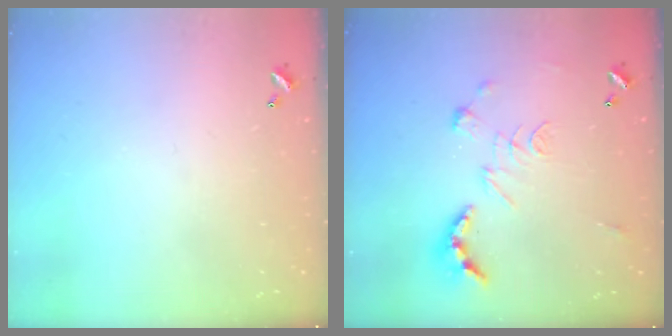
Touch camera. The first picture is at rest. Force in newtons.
{"total": 2.5, "press": 2.0, "slide": 1.5}